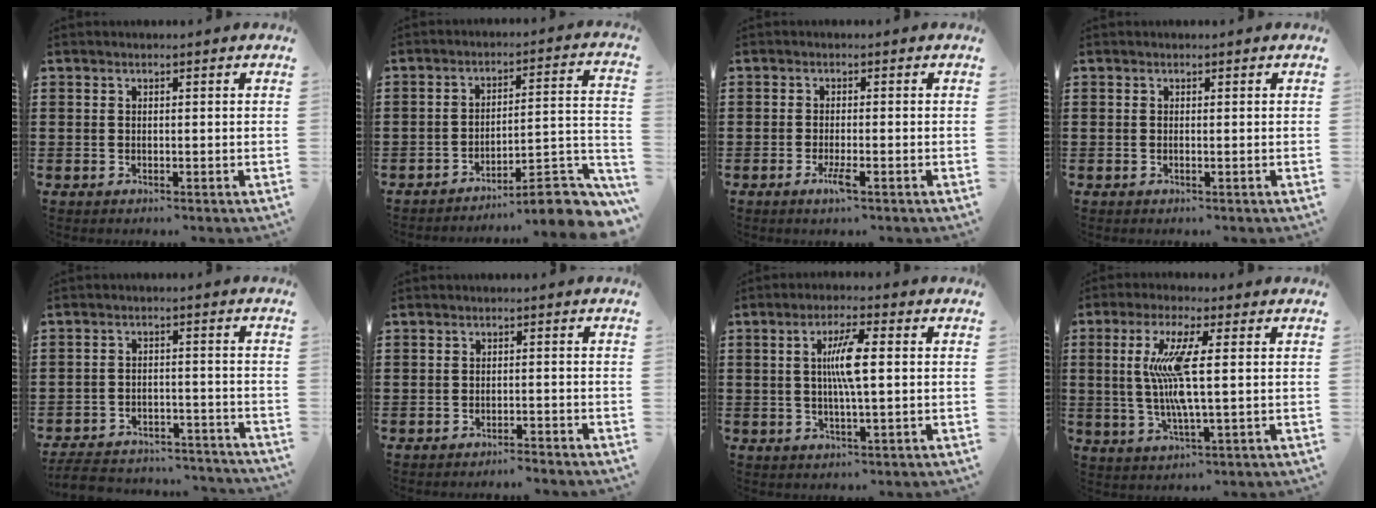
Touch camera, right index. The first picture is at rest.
{"total": 8.7, "force": [-6.9, 1.4, 5.1], "torque": [-0.070, 0.007, -0.127]}
{"total": 2.7, "force": [-1.4, 0.2, 2.3], "torque": [-0.052, -0.010, -0.028]}
{"total": 0.0}
{"total": 5.5, "force": [-5.3, 0.7, 1.1], "torque": [-0.028, 0.004, -0.106]}
{"total": 1.9, "force": [-1.9, -0.1, -0.1], "torque": [-0.003, 0.003, -0.042]}
{"total": 6.1, "force": [0.6, 0.8, 6.0], "torque": [-0.121, -0.001, 0.003]}
{"total": 8.9, "force": [0.9, 1.0, 8.8], "torque": [-0.192, -0.014, 0.003]}